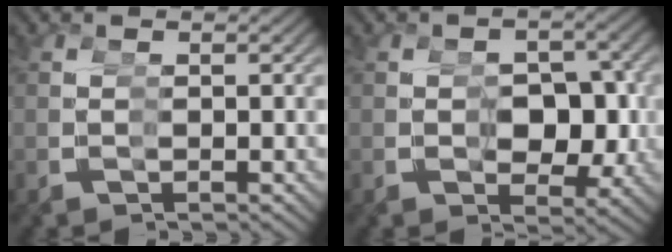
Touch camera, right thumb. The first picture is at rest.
{"total": 6.0, "force": [-0.5, 4.1, 4.3], "torque": [-0.075, -0.023, 0.001]}